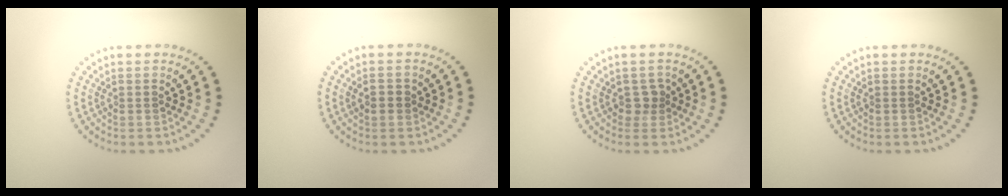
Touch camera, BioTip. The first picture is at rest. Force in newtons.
{"total": 1.0, "press": 0.9, "slide": 0.3}
{"total": 1.4, "press": 1.1, "slide": 0.8}
{"total": 0.0}